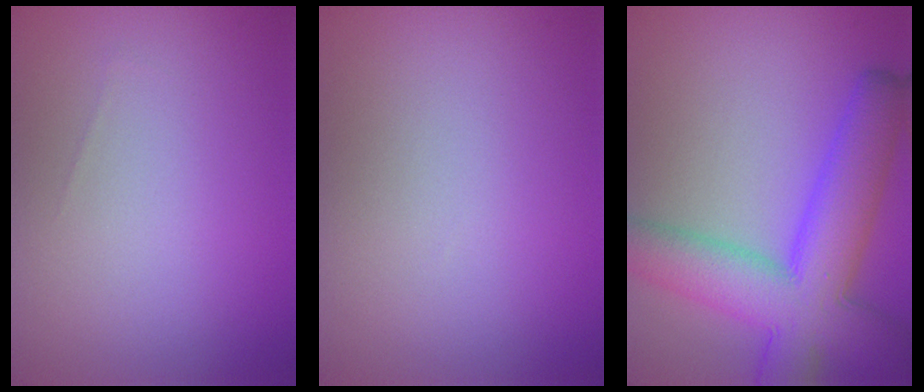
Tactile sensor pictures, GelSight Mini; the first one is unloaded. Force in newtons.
{"total": 0.0}
{"total": 10.4, "press": 10.4, "slide": 0.4}